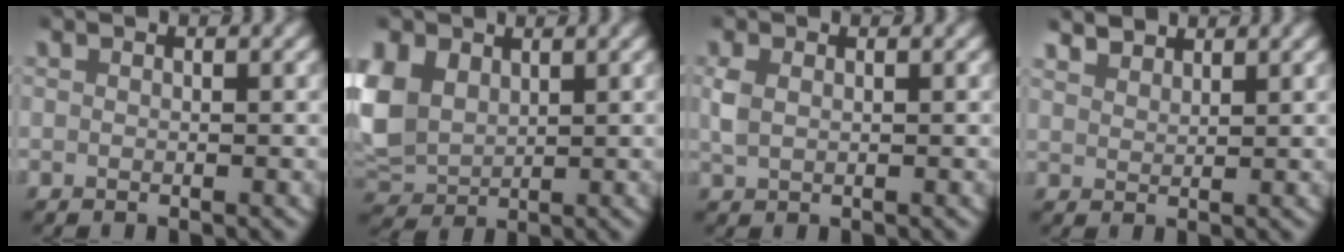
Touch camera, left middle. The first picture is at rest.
{"total": 6.2, "force": [1.3, 5.2, 3.0], "torque": [-0.106, -0.021, 0.038]}
{"total": 1.7, "force": [0.5, 1.2, 1.2], "torque": [-0.037, -0.003, 0.012]}
{"total": 2.8, "force": [2.7, 0.8, 0.5], "torque": [-0.010, -0.002, 0.052]}